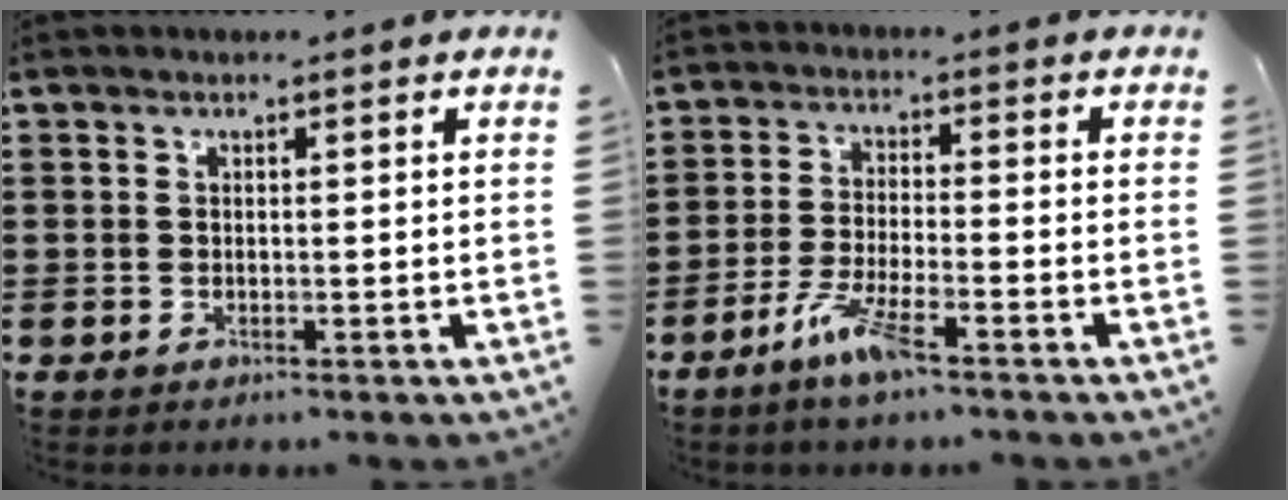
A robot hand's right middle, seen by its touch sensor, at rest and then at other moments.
{"total": 6.3, "force": [-4.1, 1.0, 4.7], "torque": [-0.107, -0.008, -0.079]}